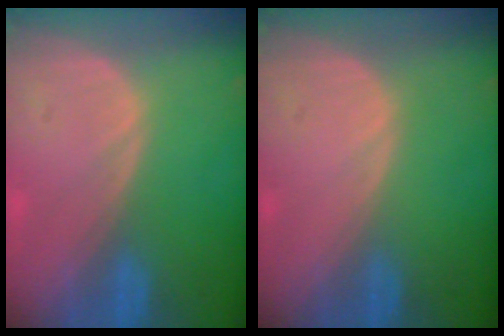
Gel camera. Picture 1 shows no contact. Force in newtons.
{"total": 0.0}